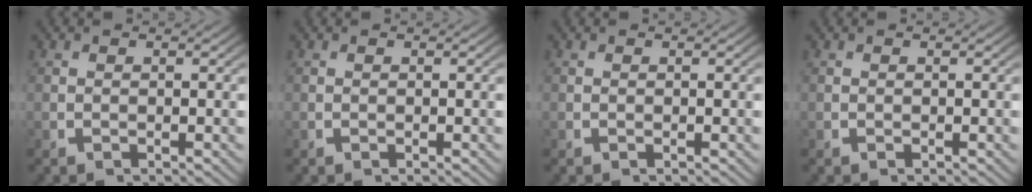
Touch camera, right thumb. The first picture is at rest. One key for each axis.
{"total": 0.0}
{"total": 0.0}
{"total": 0.0}